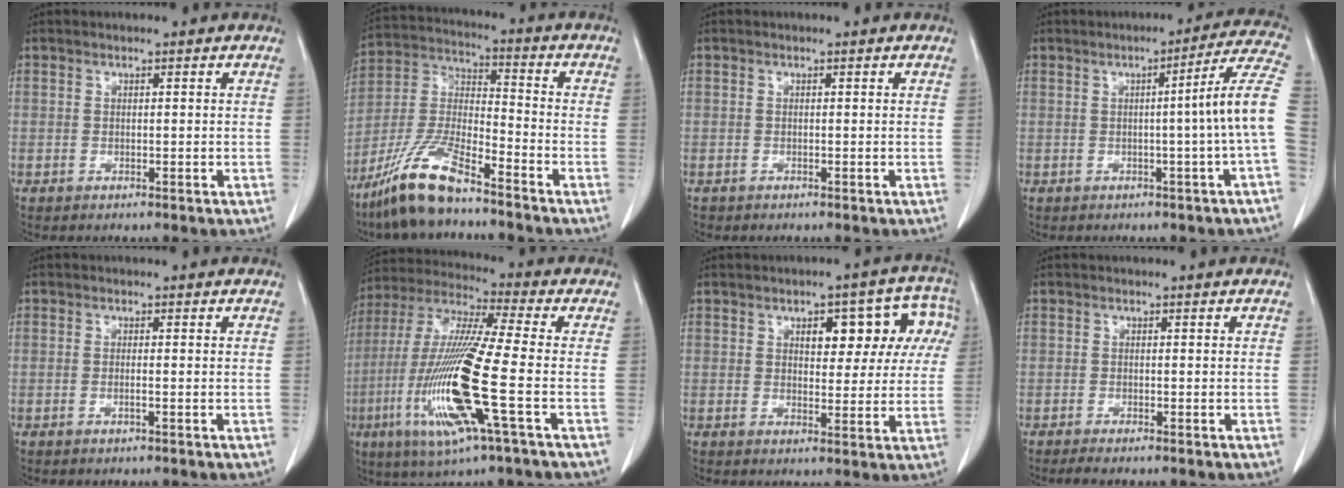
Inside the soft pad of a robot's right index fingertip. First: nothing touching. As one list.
[{"total": 12.4, "force": [-9.4, 2.1, 7.9], "torque": [-0.173, -0.012, -0.182]}, {"total": 0.5, "force": [-0.3, 0.4, 0.0], "torque": [-0.005, 0.003, -0.008]}, {"total": 9.3, "force": [-0.9, -2.1, 9.1], "torque": [-0.106, 0.012, -0.015]}, {"total": 0.7, "force": [-0.3, -0.1, 0.6], "torque": [-0.014, 0.000, -0.006]}, {"total": 17.9, "force": [-5.0, 0.2, 17.2], "torque": [-0.365, -0.020, -0.103]}, {"total": 9.7, "force": [3.2, 4.7, 7.9], "torque": [-0.082, 0.037, 0.038]}, {"total": 1.9, "force": [-1.5, -0.1, 1.0], "torque": [-0.017, -0.004, -0.025]}]